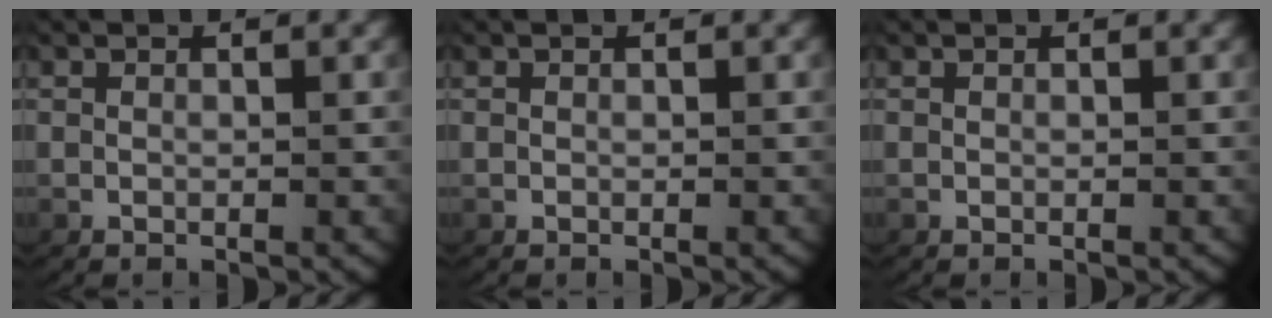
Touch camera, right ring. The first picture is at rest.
{"total": 0.0}
{"total": 0.0}